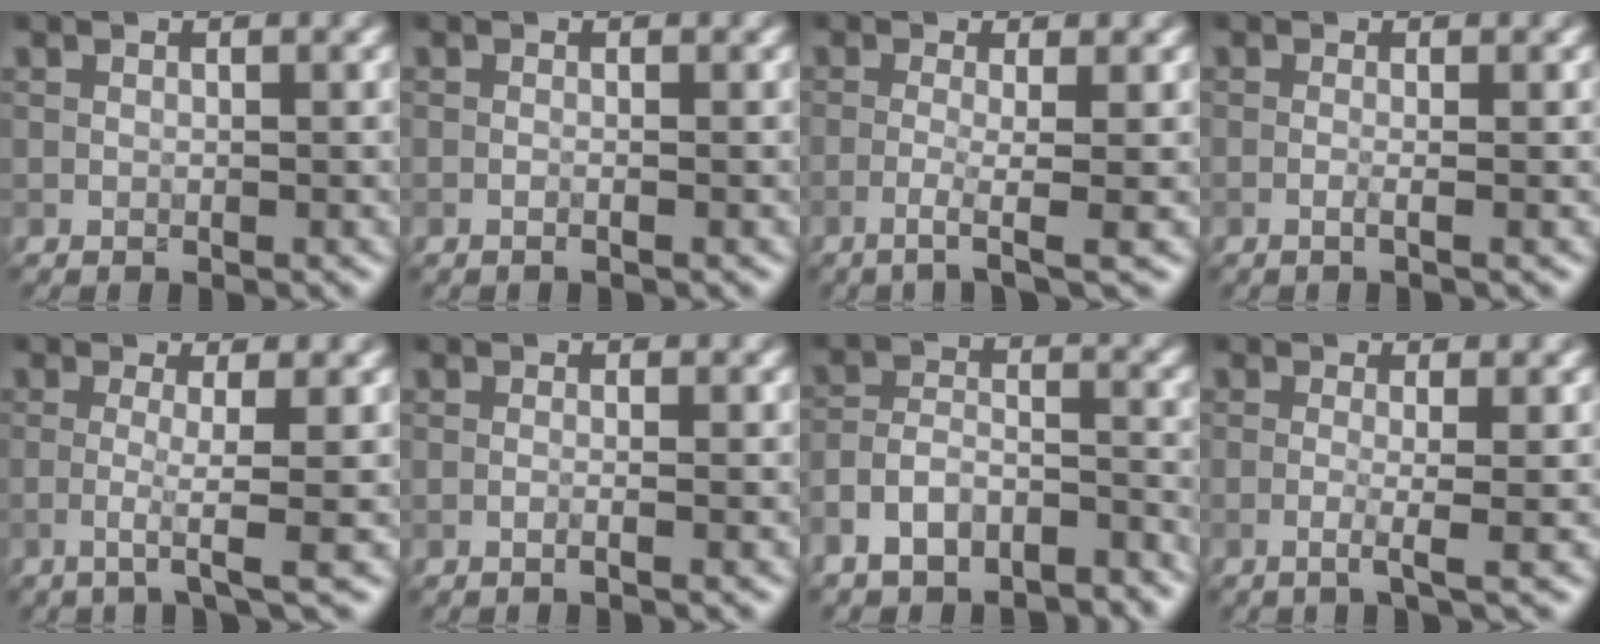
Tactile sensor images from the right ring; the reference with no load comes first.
{"total": 1.1, "force": [0.0, 0.7, 0.9], "torque": [0.006, -0.006, -0.016]}
{"total": 3.1, "force": [-1.0, 0.6, 2.9], "torque": [-0.046, 0.001, -0.032]}
{"total": 2.1, "force": [0.2, 1.1, 1.7], "torque": [-0.003, -0.002, -0.021]}
{"total": 2.9, "force": [-0.7, 0.4, 2.8], "torque": [-0.048, 0.000, -0.024]}
{"total": 2.1, "force": [0.0, 1.2, 1.7], "torque": [0.006, -0.005, -0.028]}
{"total": 6.3, "force": [-5.2, 2.6, 2.5], "torque": [-0.047, -0.002, -0.102]}
{"total": 2.5, "force": [-0.4, 0.8, 2.3], "torque": [-0.032, -0.001, -0.017]}